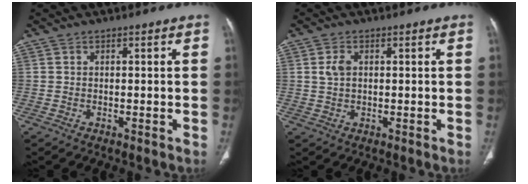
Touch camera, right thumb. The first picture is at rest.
{"total": 3.0, "force": [0.6, 2.0, 2.2], "torque": [-0.044, 0.002, 0.014]}